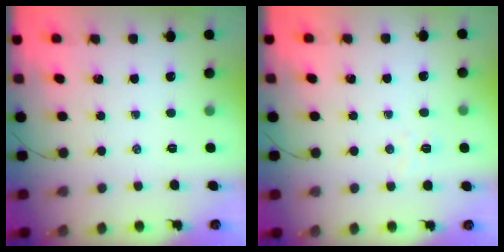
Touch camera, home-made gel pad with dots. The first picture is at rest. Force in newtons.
{"total": 3.0, "press": 2.8, "slide": 0.8}